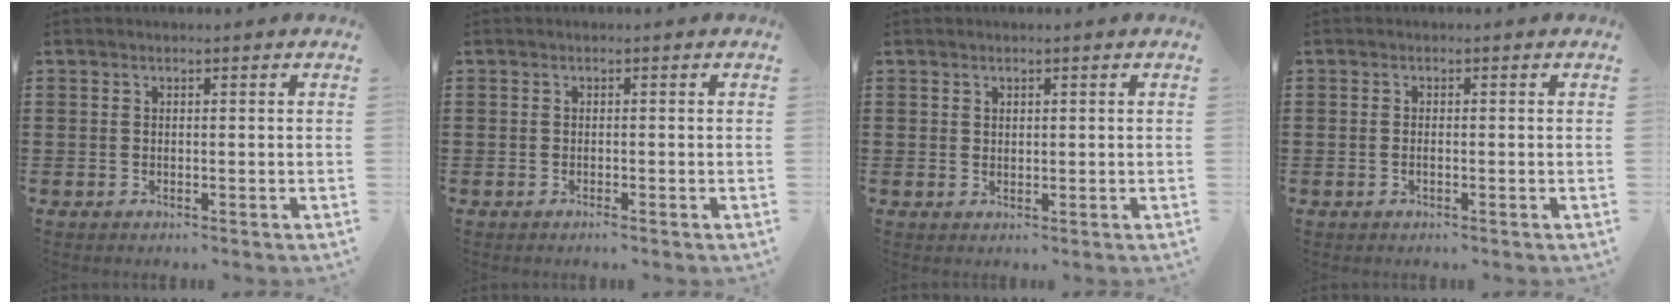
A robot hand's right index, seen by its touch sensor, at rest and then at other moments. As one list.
[{"total": 0.6, "force": [-0.5, 0.0, 0.4], "torque": [-0.009, -0.004, -0.009]}, {"total": 0.9, "force": [0.7, 0.6, 0.2], "torque": [-0.005, 0.002, 0.013]}, {"total": 0.7, "force": [-0.3, 0.2, 0.6], "torque": [-0.011, -0.004, -0.005]}]